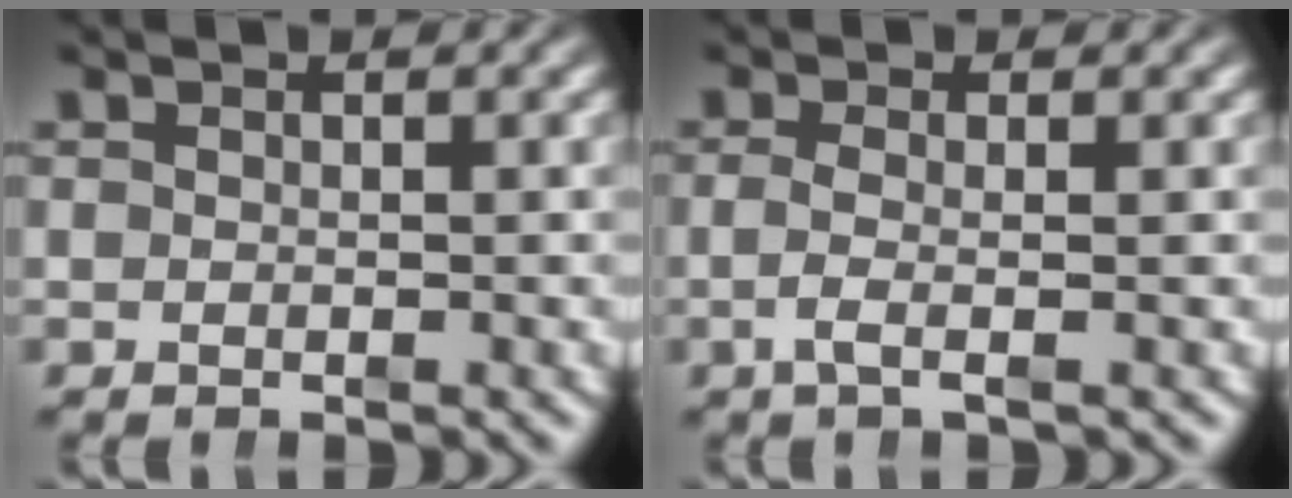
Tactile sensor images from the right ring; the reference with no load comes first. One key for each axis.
{"total": 1.9, "fx": -0.7, "fy": -0.2, "fz": 1.8, "tx": -0.047, "ty": -0.017, "tz": -0.008}